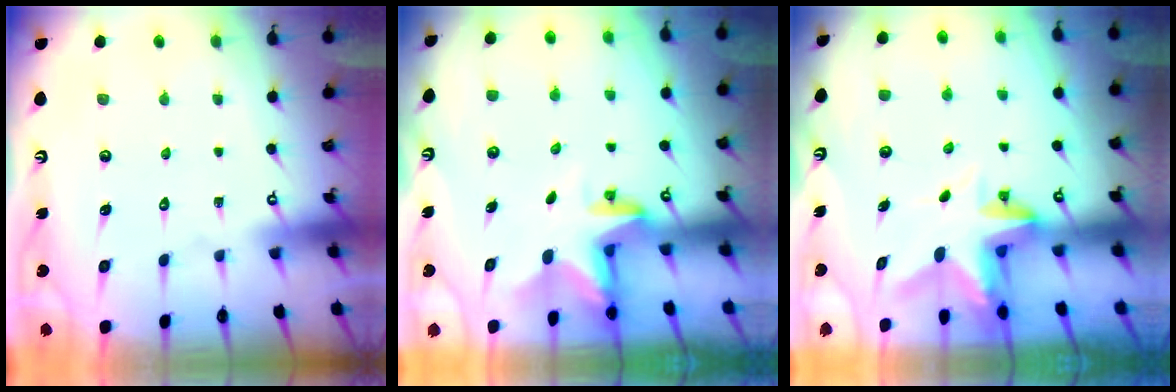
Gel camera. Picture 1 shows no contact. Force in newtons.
{"total": 2.9, "press": 2.9, "slide": 0.2}
{"total": 4.3, "press": 4.3, "slide": 0.1}